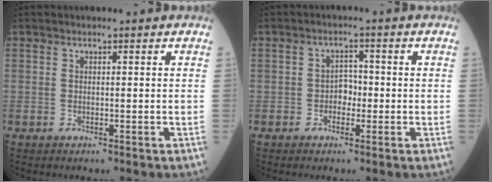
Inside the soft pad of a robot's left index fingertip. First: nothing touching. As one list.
[{"total": 2.6, "force": [-0.8, 1.8, 1.7], "torque": [-0.019, 0.007, -0.019]}]